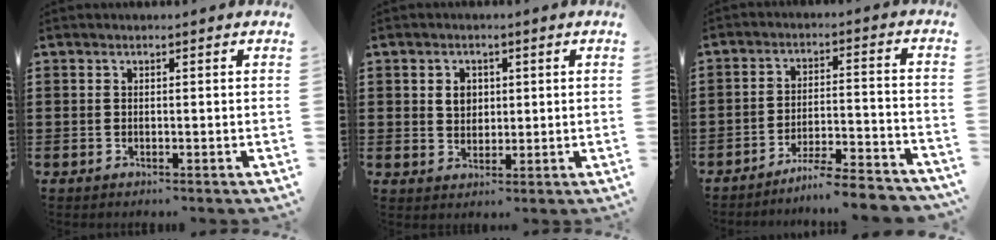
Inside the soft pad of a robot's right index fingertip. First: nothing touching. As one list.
[{"total": 3.0, "force": [0.7, 2.5, 1.5], "torque": [-0.039, 0.010, 0.011]}, {"total": 6.1, "force": [-5.7, -0.4, 2.2], "torque": [-0.043, -0.010, -0.112]}]